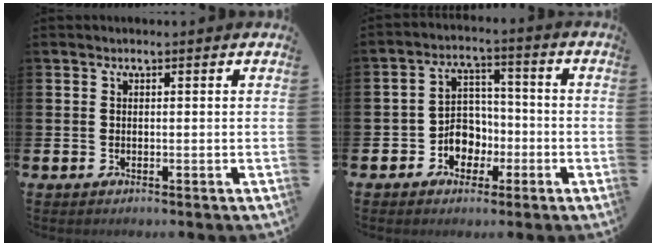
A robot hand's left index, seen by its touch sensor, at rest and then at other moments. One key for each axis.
{"total": 5.0, "fx": -1.6, "fy": 4.5, "fz": 1.6, "tx": -0.039, "ty": 0.007, "tz": -0.034}